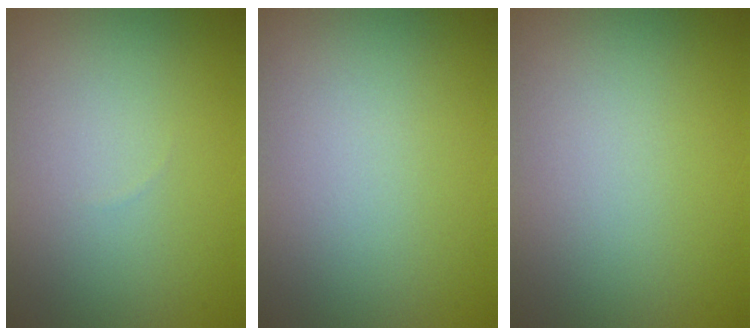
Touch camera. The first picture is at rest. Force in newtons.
{"total": 0.0}
{"total": 0.0}